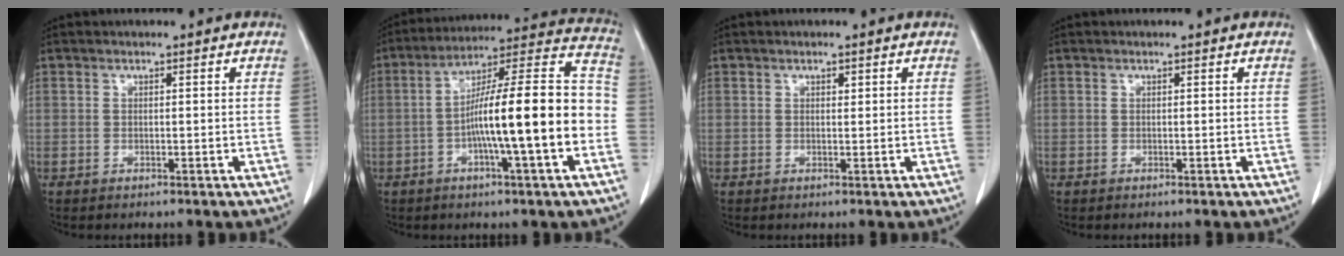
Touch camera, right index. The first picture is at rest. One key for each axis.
{"total": 18.4, "fx": -3.8, "fy": 1.1, "fz": 18.0, "tx": -0.282, "ty": 0.021, "tz": -0.066}
{"total": 0.7, "fx": 0.4, "fy": 0.3, "fz": 0.4, "tx": -0.007, "ty": -0.002, "tz": 0.006}
{"total": 0.0}